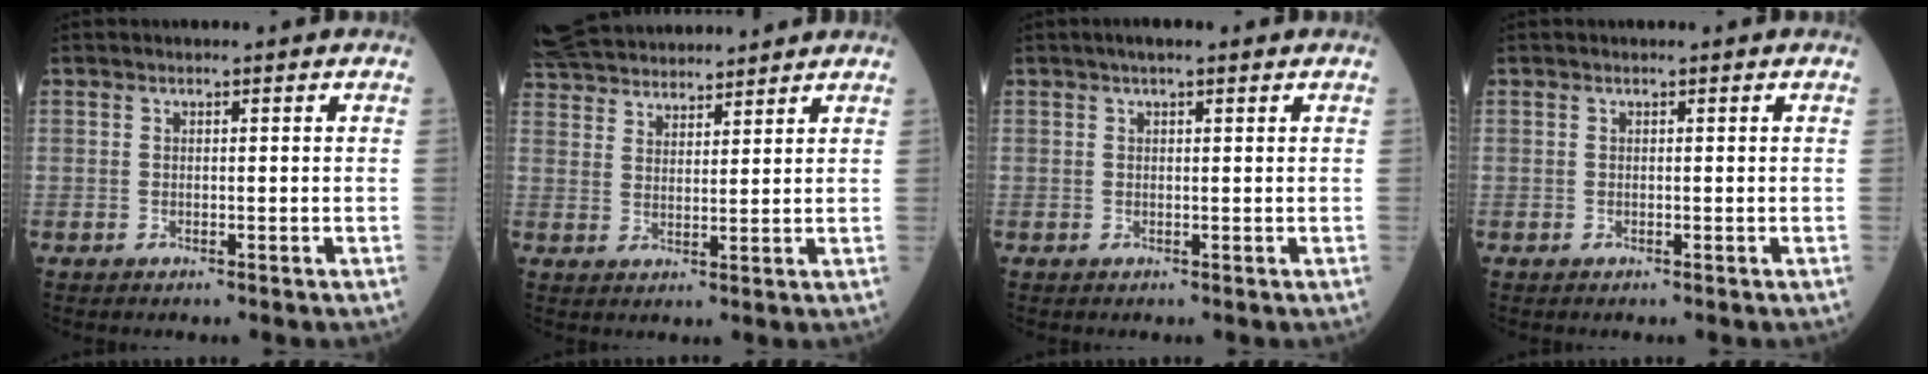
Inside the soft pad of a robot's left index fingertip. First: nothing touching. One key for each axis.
{"total": 14.0, "fx": 13.1, "fy": 2.8, "fz": 4.0, "tx": -0.091, "ty": 0.045, "tz": 0.224}
{"total": 3.0, "fx": 2.0, "fy": 0.4, "fz": 2.2, "tx": -0.035, "ty": 0.019, "tz": 0.029}
{"total": 0.0}